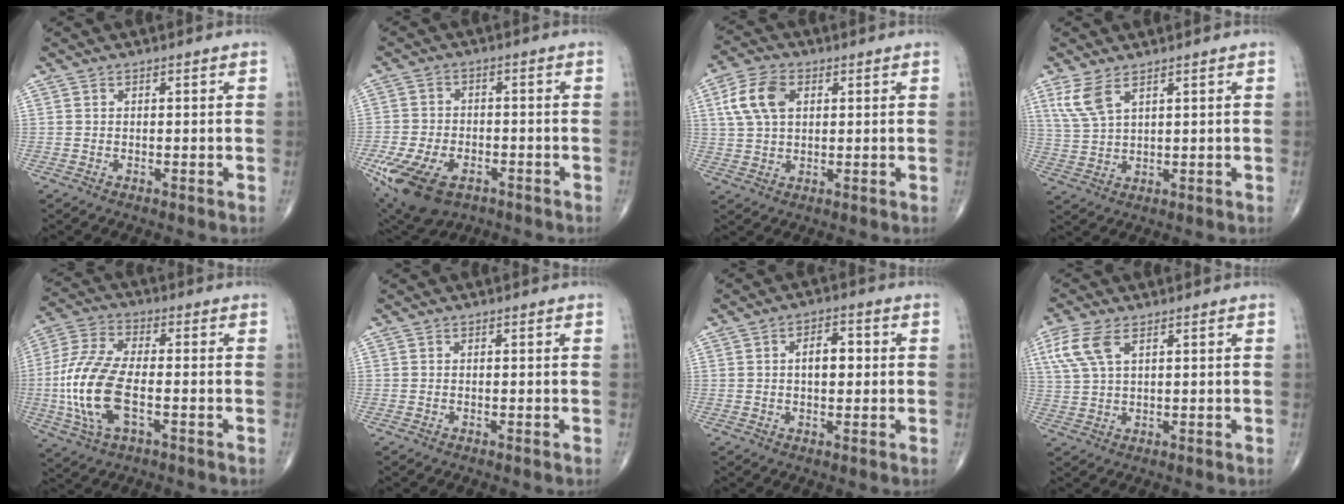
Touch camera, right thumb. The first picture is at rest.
{"total": 14.5, "force": [-7.0, 8.4, 9.4], "torque": [-0.196, 0.010, -0.115]}
{"total": 8.8, "force": [2.5, 5.6, 6.3], "torque": [-0.121, 0.008, 0.046]}
{"total": 6.1, "force": [3.4, 2.4, 4.4], "torque": [-0.101, -0.008, 0.080]}
{"total": 15.1, "force": [-3.0, 6.8, 13.1], "torque": [-0.298, 0.014, -0.057]}
{"total": 0.0}
{"total": 5.4, "force": [0.6, 3.0, 4.5], "torque": [-0.061, 0.010, 0.006]}
{"total": 6.9, "force": [3.0, 3.2, 5.3], "torque": [-0.136, 0.006, 0.065]}